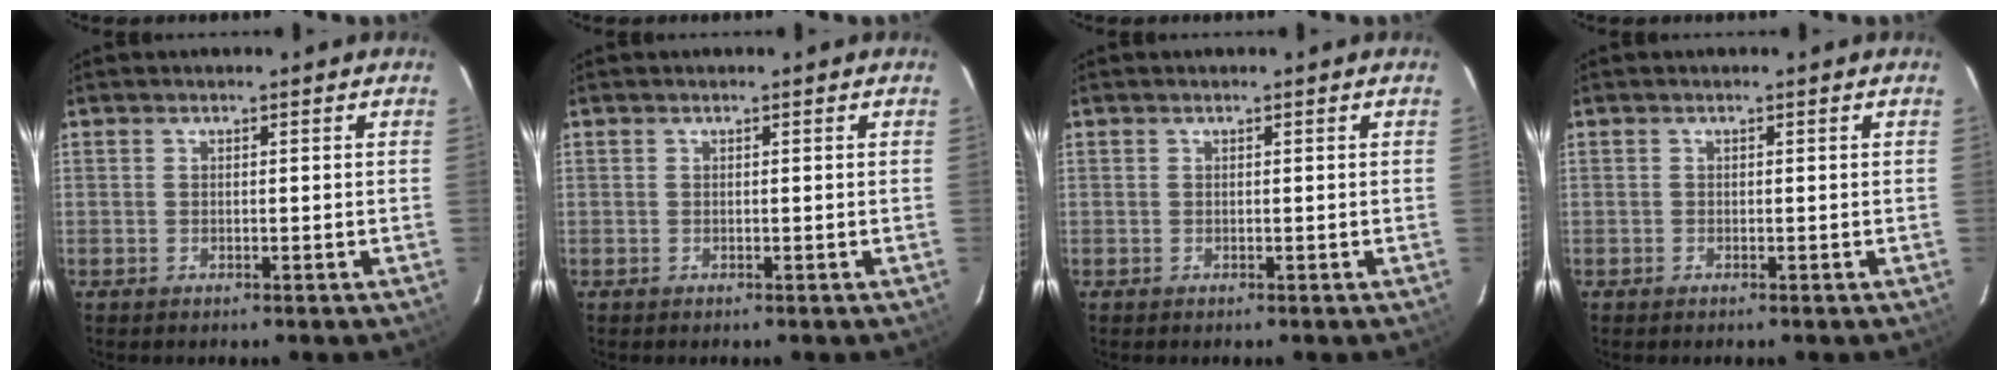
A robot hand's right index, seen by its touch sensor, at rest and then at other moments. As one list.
[{"total": 0.0}, {"total": 0.0}, {"total": 0.0}]